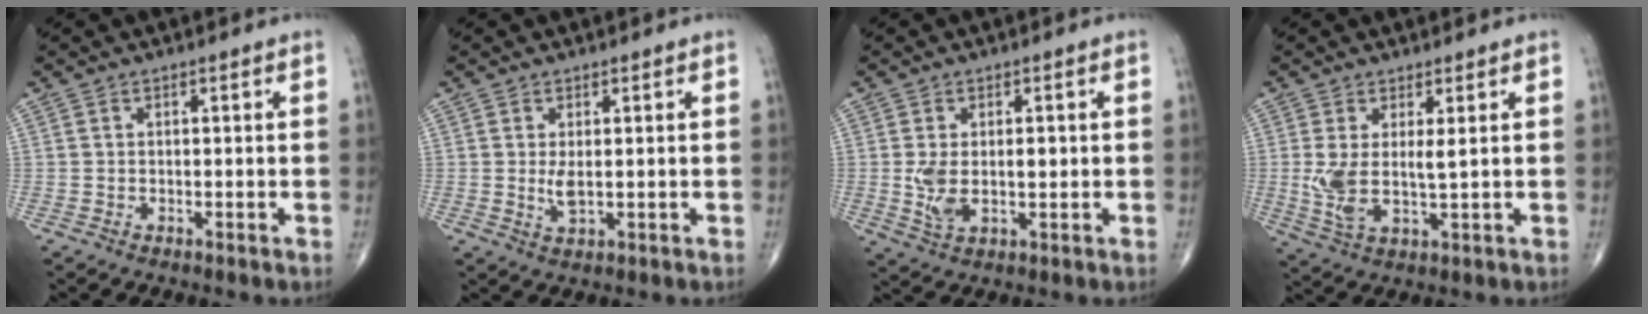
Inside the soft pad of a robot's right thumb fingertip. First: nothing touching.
{"total": 2.6, "force": [0.2, 1.0, 2.4], "torque": [-0.049, -0.009, 0.009]}
{"total": 6.5, "force": [0.1, 3.6, 5.4], "torque": [-0.103, -0.004, 0.008]}
{"total": 6.4, "force": [1.0, 2.1, 5.9], "torque": [-0.135, -0.018, 0.026]}